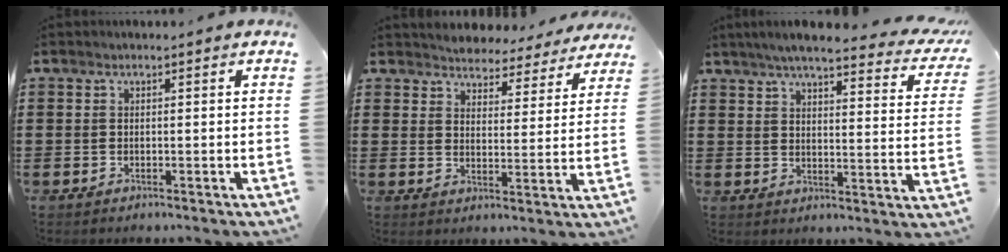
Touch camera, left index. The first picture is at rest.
{"total": 4.4, "force": [4.4, 0.4, -0.2], "torque": [-0.022, -0.033, 0.075]}
{"total": 6.0, "force": [5.0, 0.2, 3.3], "torque": [-0.077, -0.030, 0.081]}